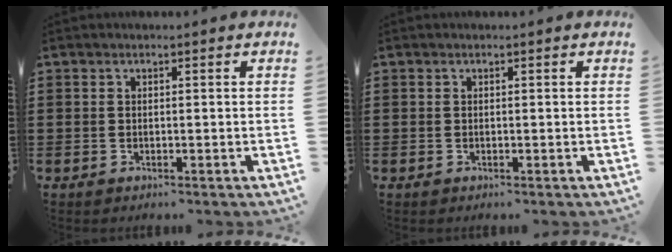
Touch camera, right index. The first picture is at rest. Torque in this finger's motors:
{"motor_torque": [-0.01, 0.01, 0.01, -0.01]}